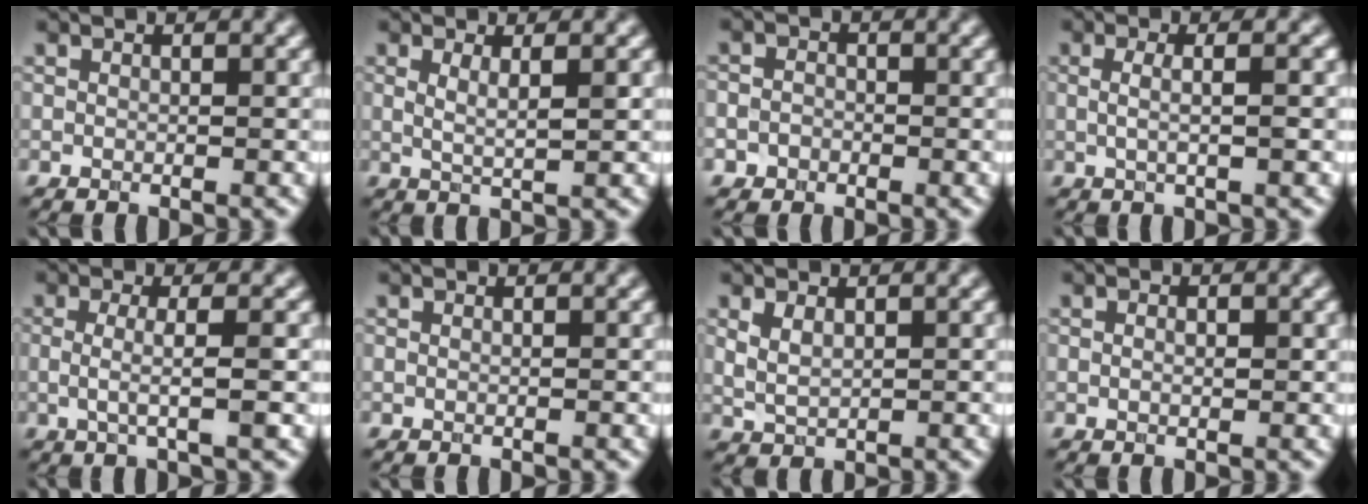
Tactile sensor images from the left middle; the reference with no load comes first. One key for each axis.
{"total": 2.1, "fx": 0.7, "fy": 0.6, "fz": 1.9, "tx": -0.027, "ty": -0.006, "tz": 0.011}
{"total": 1.7, "fx": -0.5, "fy": 1.5, "fz": 0.5, "tx": 0.017, "ty": 0.003, "tz": -0.016}
{"total": 3.3, "fx": 0.6, "fy": 1.3, "fz": 3.0, "tx": -0.035, "ty": 0.002, "tz": -0.009}
{"total": 3.2, "fx": -0.2, "fy": 0.7, "fz": 3.1, "tx": -0.055, "ty": -0.009, "tz": -0.005}
{"total": 0.0}
{"total": 1.9, "fx": 0.8, "fy": 1.1, "fz": 1.3, "tx": -0.031, "ty": -0.003, "tz": 0.022}
{"total": 1.1, "fx": 0.1, "fy": 0.6, "fz": 1.0, "tx": -0.014, "ty": -0.003, "tz": 0.002}